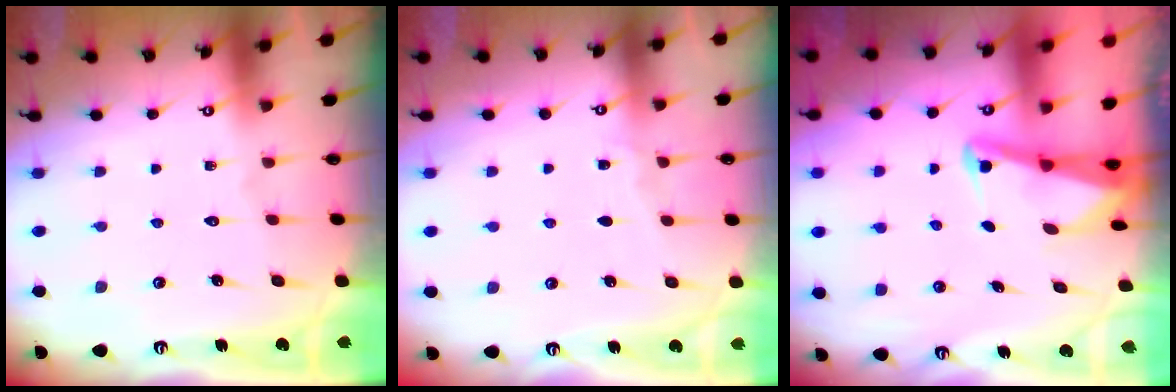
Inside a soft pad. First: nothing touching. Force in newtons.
{"total": 2.9, "press": 2.8, "slide": 0.4}
{"total": 2.7, "press": 2.6, "slide": 0.6}